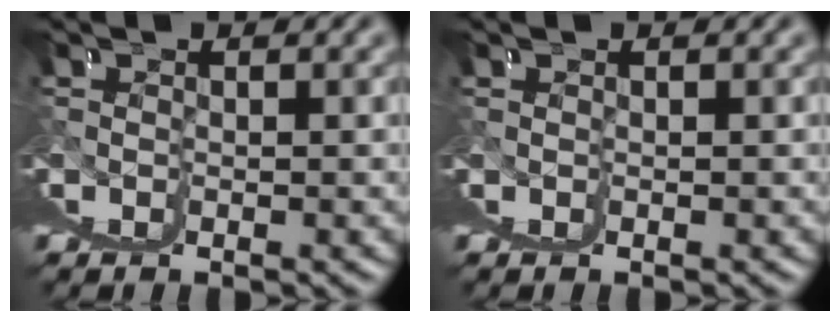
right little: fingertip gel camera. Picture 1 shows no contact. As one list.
[{"total": 0.0}]